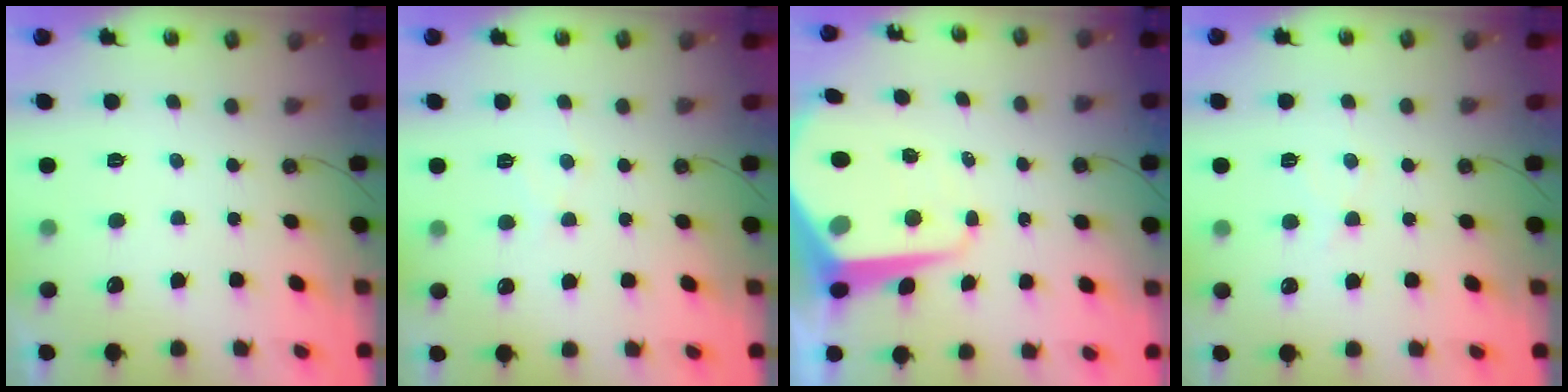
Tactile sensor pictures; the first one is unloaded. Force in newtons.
{"total": 6.3, "press": 6.3, "slide": 0.8}
{"total": 11.5, "press": 11.4, "slide": 1.0}
{"total": 4.6, "press": 4.5, "slide": 0.7}